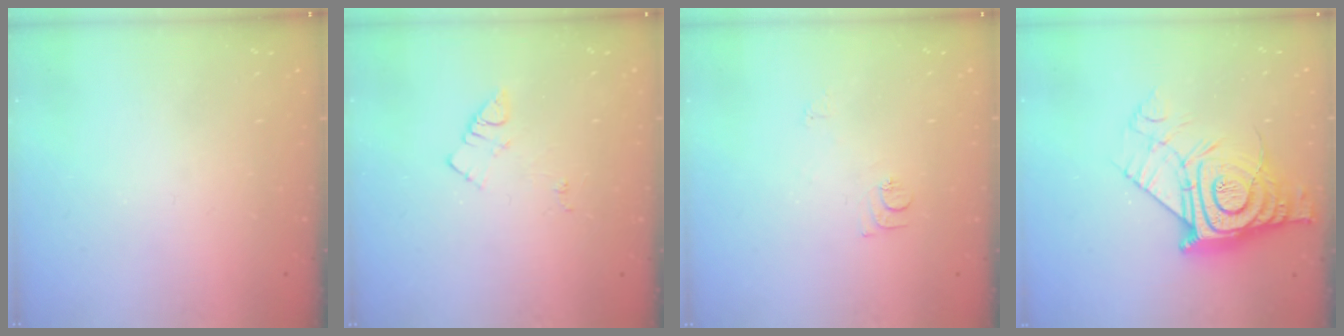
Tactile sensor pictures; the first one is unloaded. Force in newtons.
{"total": 7.2, "press": 7.2, "slide": 0.6}
{"total": 6.7, "press": 6.7, "slide": 0.8}
{"total": 16.2, "press": 16.1, "slide": 1.3}